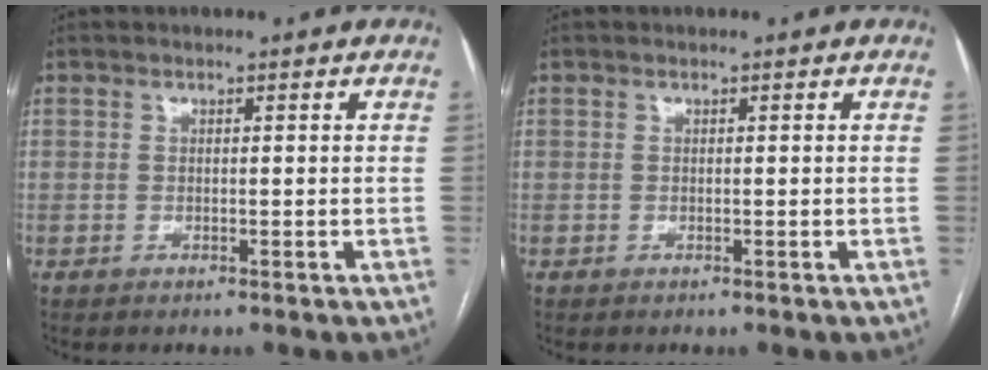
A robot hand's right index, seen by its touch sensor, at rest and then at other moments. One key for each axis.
{"total": 0.0}